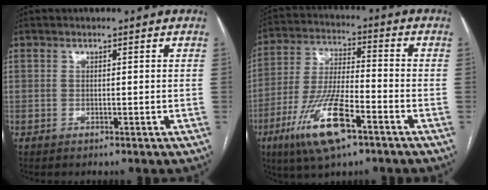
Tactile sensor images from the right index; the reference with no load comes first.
{"total": 13.8, "force": [-7.1, 3.0, 11.4], "torque": [-0.237, -0.015, -0.127]}